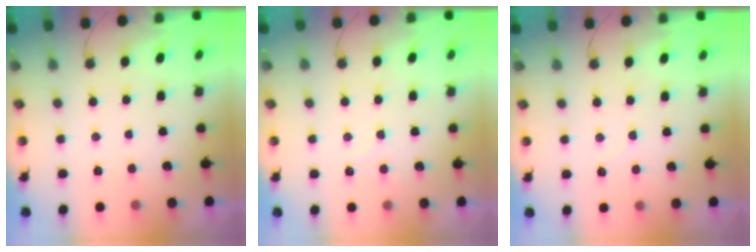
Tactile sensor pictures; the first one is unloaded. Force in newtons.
{"total": 6.1, "press": 6.1, "slide": 0.7}
{"total": 3.0, "press": 3.0, "slide": 0.4}